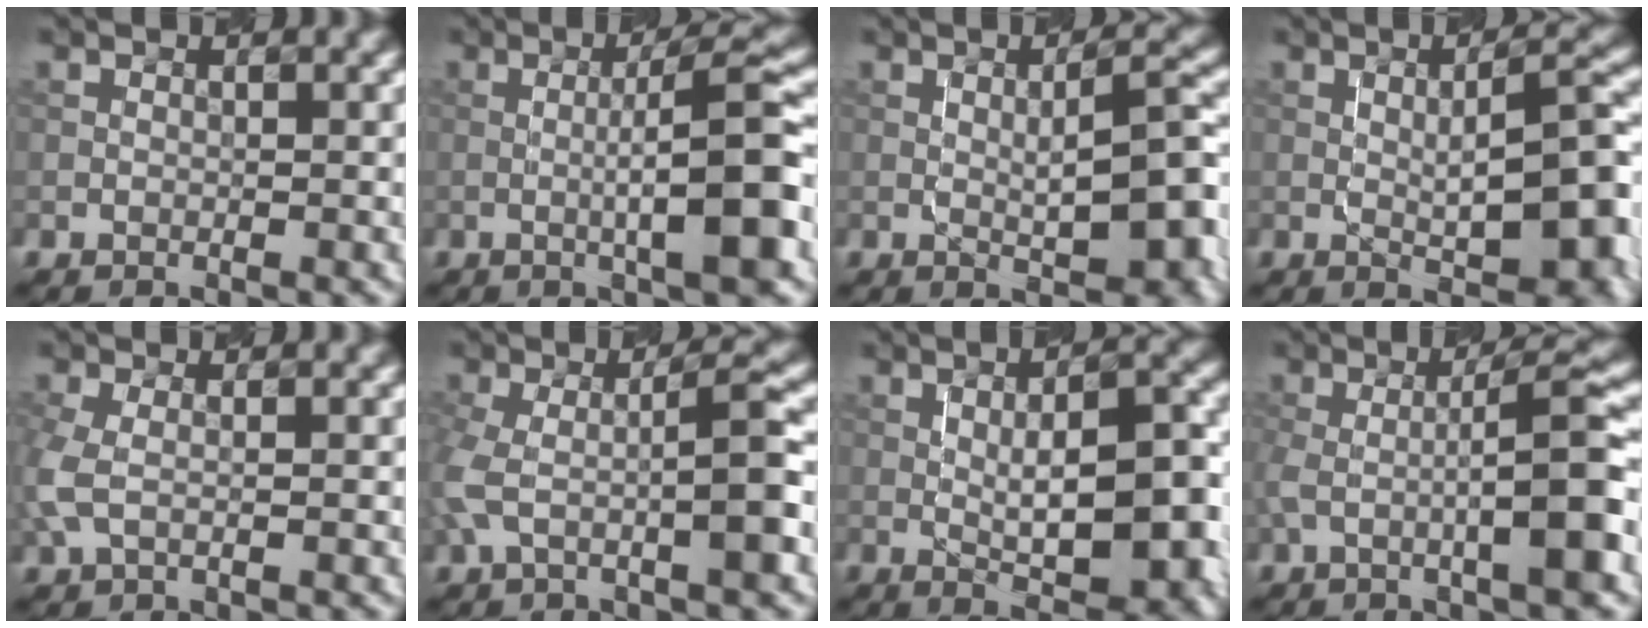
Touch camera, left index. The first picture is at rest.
{"total": 7.5, "force": [-0.7, 1.1, 7.4], "torque": [-0.111, 0.011, -0.012]}
{"total": 5.9, "force": [-0.3, 1.4, 5.8], "torque": [-0.087, 0.002, -0.001]}
{"total": 7.2, "force": [-0.4, 1.8, 6.9], "torque": [-0.098, 0.003, -0.005]}
{"total": 2.9, "force": [-0.2, 1.6, 2.4], "torque": [-0.076, -0.002, -0.010]}
{"total": 6.1, "force": [-0.9, 1.6, 5.8], "torque": [-0.117, 0.009, -0.024]}
{"total": 8.3, "force": [-0.4, 2.9, 7.8], "torque": [-0.106, 0.003, -0.005]}
{"total": 6.9, "force": [-0.6, 1.3, 6.8], "torque": [-0.110, 0.010, -0.017]}